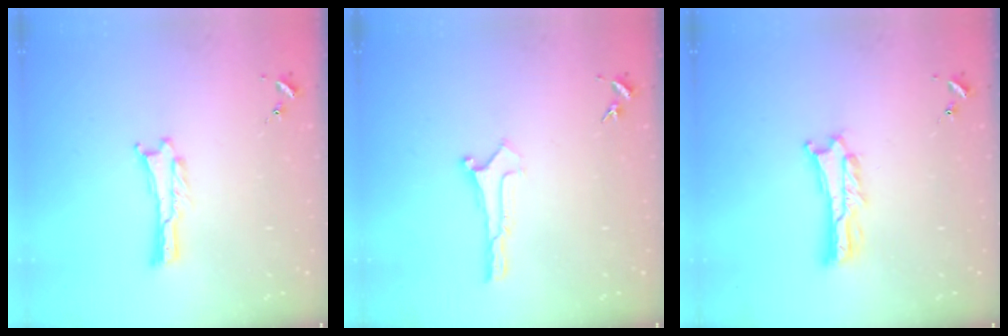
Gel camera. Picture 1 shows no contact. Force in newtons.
{"total": 0.0}
{"total": 2.0, "press": 2.0, "slide": 0.3}